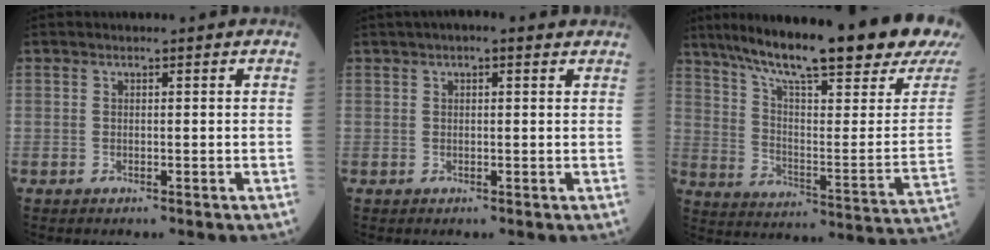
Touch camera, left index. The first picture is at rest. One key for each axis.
{"total": 3.7, "fx": 2.5, "fy": 1.0, "fz": 2.6, "tx": -0.040, "ty": 0.030, "tz": 0.034}
{"total": 27.5, "fx": 21.6, "fy": 1.7, "fz": 16.9, "tx": -0.271, "ty": -0.043, "tz": 0.298}